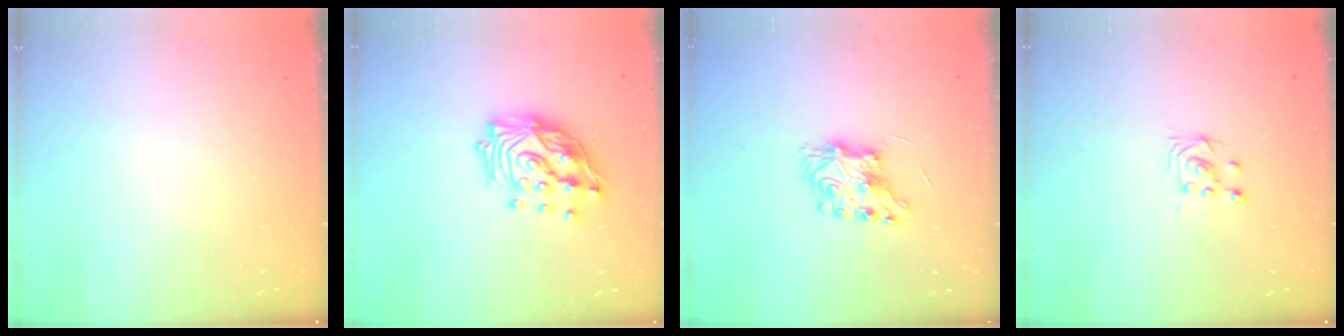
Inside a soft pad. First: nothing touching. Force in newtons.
{"total": 16.8, "press": 16.7, "slide": 1.9}
{"total": 7.9, "press": 7.9, "slide": 0.3}
{"total": 4.1, "press": 4.0, "slide": 1.0}